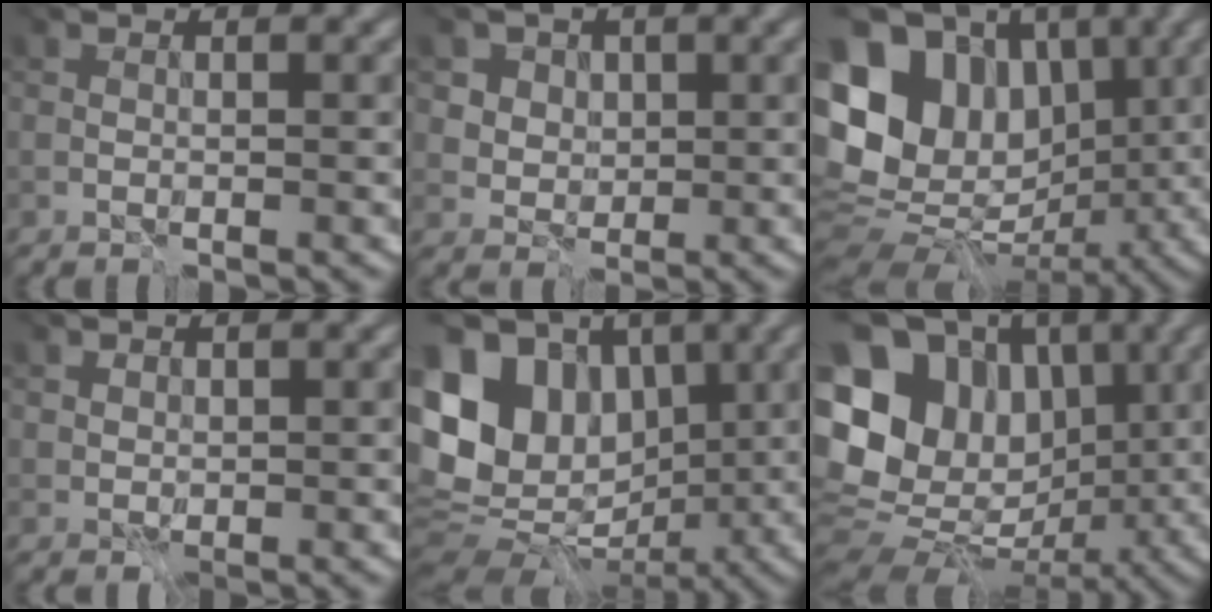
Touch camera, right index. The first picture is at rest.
{"total": 5.2, "force": [2.9, 4.1, 1.5], "torque": [-0.036, 0.002, 0.047]}
{"total": 13.6, "force": [3.1, 10.7, 7.7], "torque": [-0.160, 0.030, 0.056]}
{"total": 1.2, "force": [1.0, 0.5, -0.4], "torque": [0.001, -0.010, 0.025]}
{"total": 12.5, "force": [1.7, 10.3, 6.9], "torque": [-0.147, 0.023, 0.031]}
{"total": 17.0, "force": [4.3, 13.6, 9.4], "torque": [-0.191, 0.038, 0.081]}